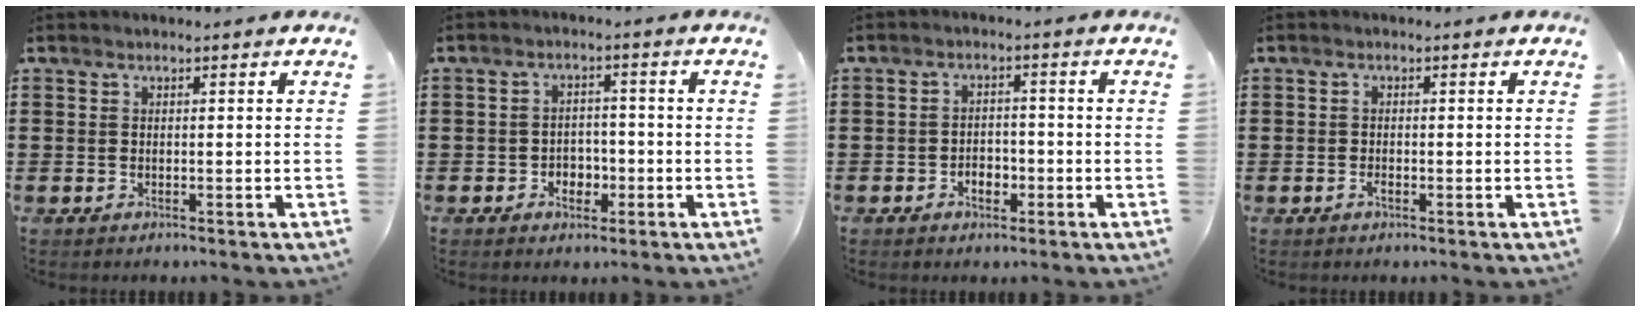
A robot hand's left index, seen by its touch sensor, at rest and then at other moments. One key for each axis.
{"total": 2.9, "fx": -1.7, "fy": 2.1, "fz": 1.2, "tx": -0.028, "ty": 0.005, "tz": -0.037}
{"total": 2.7, "fx": -1.3, "fy": 1.7, "fz": 1.7, "tx": -0.034, "ty": 0.003, "tz": -0.028}
{"total": 1.1, "fx": -0.5, "fy": 0.5, "fz": 0.8, "tx": -0.017, "ty": -0.004, "tz": -0.010}